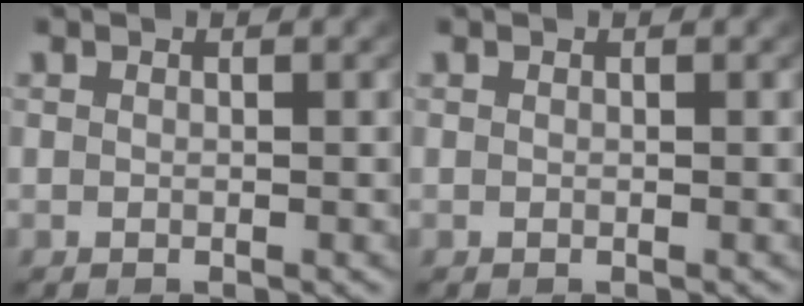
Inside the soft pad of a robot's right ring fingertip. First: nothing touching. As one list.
[{"total": 0.0}]